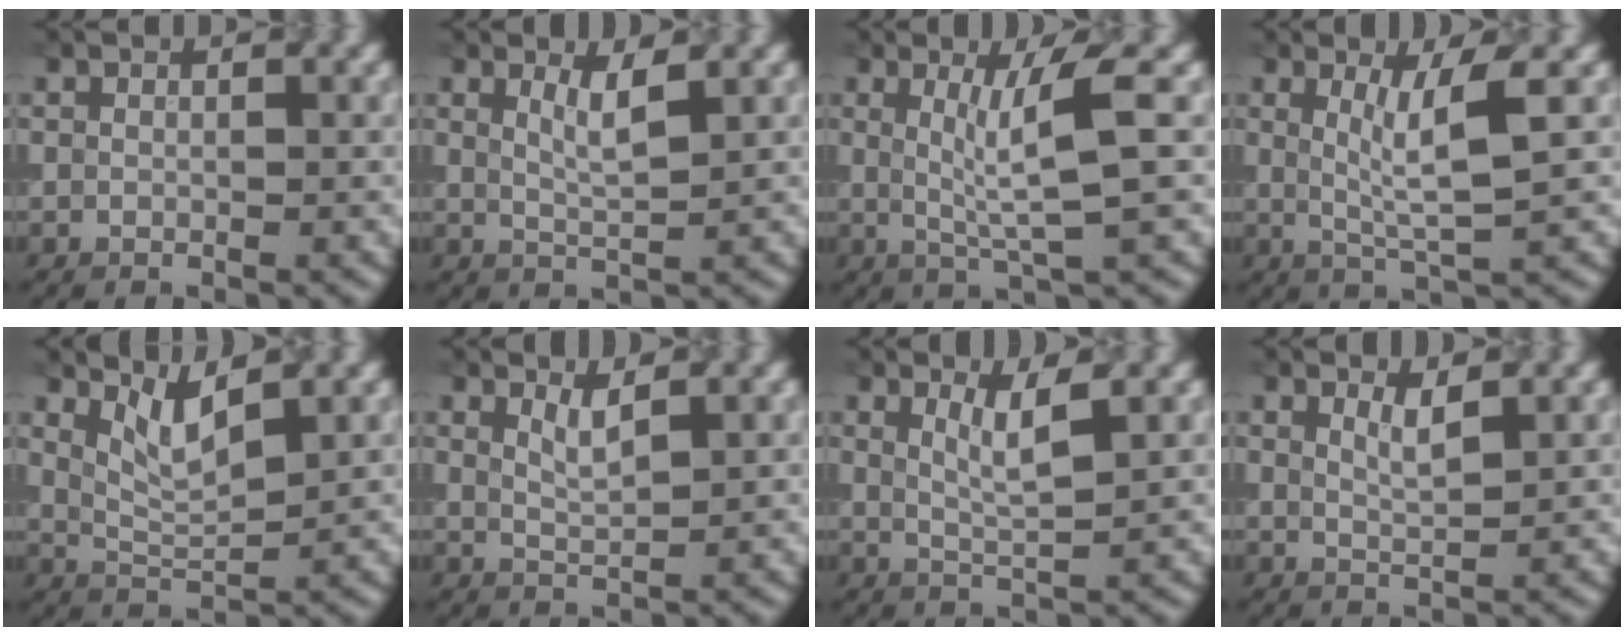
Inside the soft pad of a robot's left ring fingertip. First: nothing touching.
{"total": 2.2, "force": [1.1, 0.5, 1.9], "torque": [-0.029, -0.006, 0.019]}
{"total": 4.4, "force": [0.8, 0.4, 4.3], "torque": [-0.078, -0.004, 0.019]}
{"total": 3.9, "force": [1.0, 0.5, 3.8], "torque": [-0.071, -0.005, 0.021]}
{"total": 3.0, "force": [1.9, 0.6, 2.2], "torque": [-0.049, -0.009, 0.044]}
{"total": 1.7, "force": [1.0, 0.4, 1.3], "torque": [-0.022, -0.003, 0.019]}
{"total": 2.7, "force": [1.2, 0.6, 2.3], "torque": [-0.038, -0.005, 0.024]}
{"total": 1.6, "force": [0.9, 0.4, 1.2], "torque": [-0.020, -0.003, 0.016]}